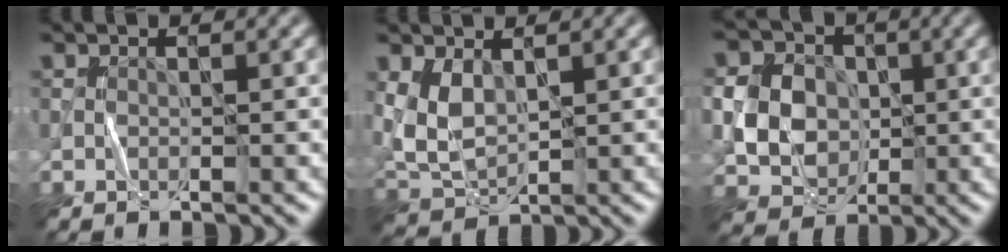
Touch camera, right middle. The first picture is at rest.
{"total": 3.8, "force": [1.3, 2.1, 2.8], "torque": [-0.068, -0.003, 0.031]}
{"total": 6.8, "force": [0.0, 5.9, 3.4], "torque": [-0.062, 0.008, -0.008]}